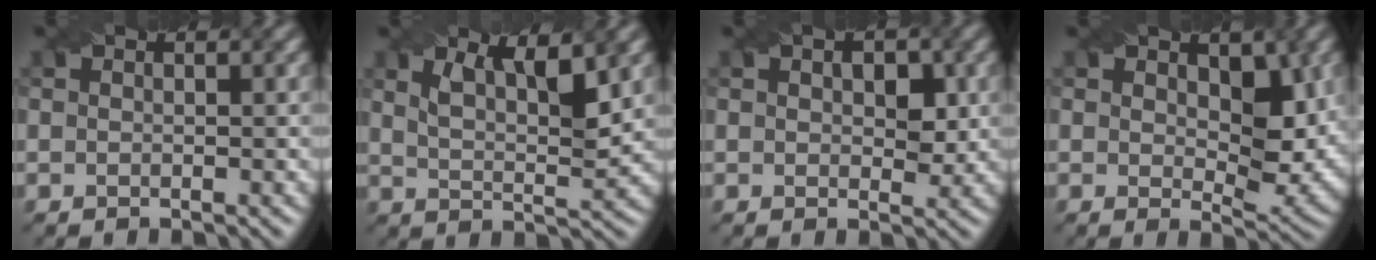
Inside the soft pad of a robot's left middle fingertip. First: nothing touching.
{"total": 5.0, "force": [2.9, 1.5, 3.9], "torque": [-0.065, -0.001, 0.044]}
{"total": 3.4, "force": [1.0, 2.0, 2.6], "torque": [-0.029, -0.003, 0.019]}
{"total": 5.4, "force": [1.3, 3.0, 4.3], "torque": [-0.063, -0.018, 0.029]}